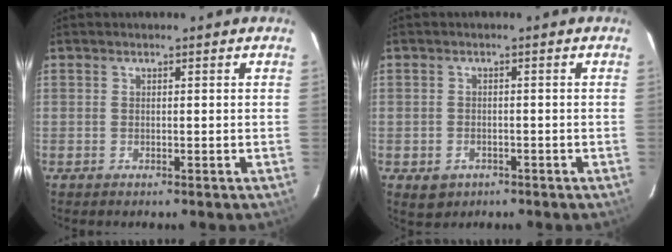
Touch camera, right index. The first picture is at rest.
{"total": 3.8, "force": [-1.8, 3.0, 1.3], "torque": [-0.032, 0.000, -0.019]}